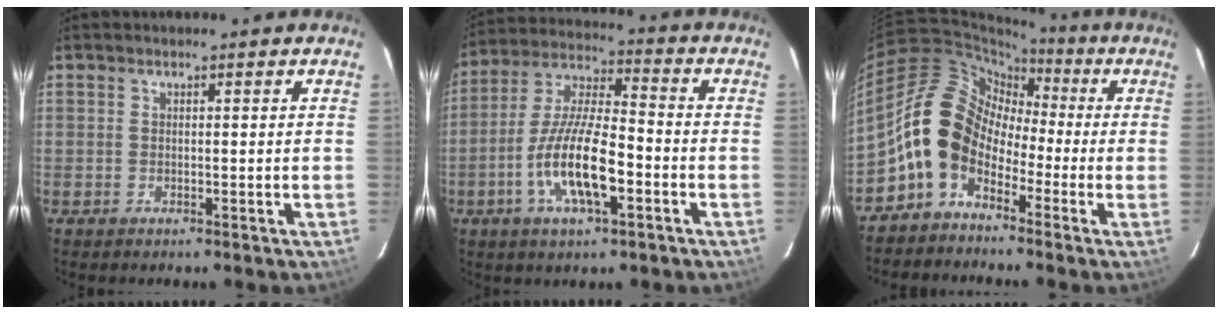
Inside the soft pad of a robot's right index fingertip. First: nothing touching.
{"total": 13.9, "force": [-5.0, 3.9, 12.3], "torque": [-0.252, -0.003, -0.096]}
{"total": 10.5, "force": [-4.2, 7.8, 5.5], "torque": [-0.096, 0.026, -0.092]}